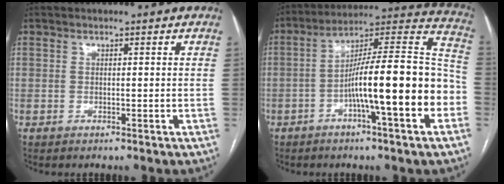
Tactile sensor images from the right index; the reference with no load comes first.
{"total": 19.3, "force": [-5.2, 1.3, 18.6], "torque": [-0.260, 0.026, -0.080]}